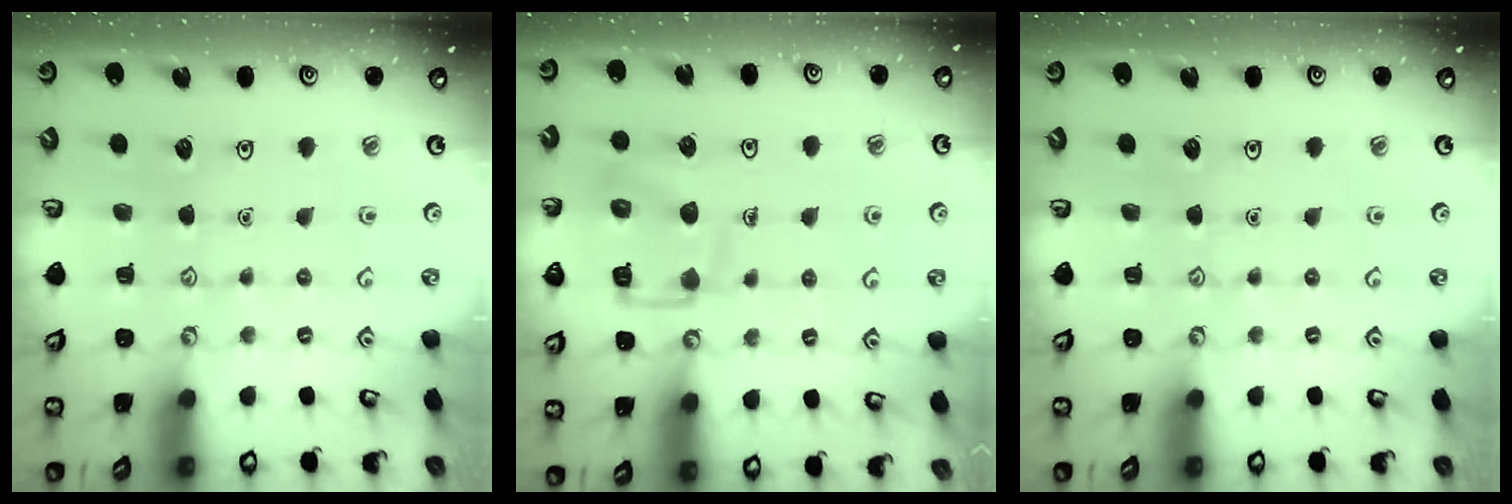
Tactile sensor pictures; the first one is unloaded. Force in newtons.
{"total": 13.7, "press": 13.6, "slide": 1.3}
{"total": 0.0}